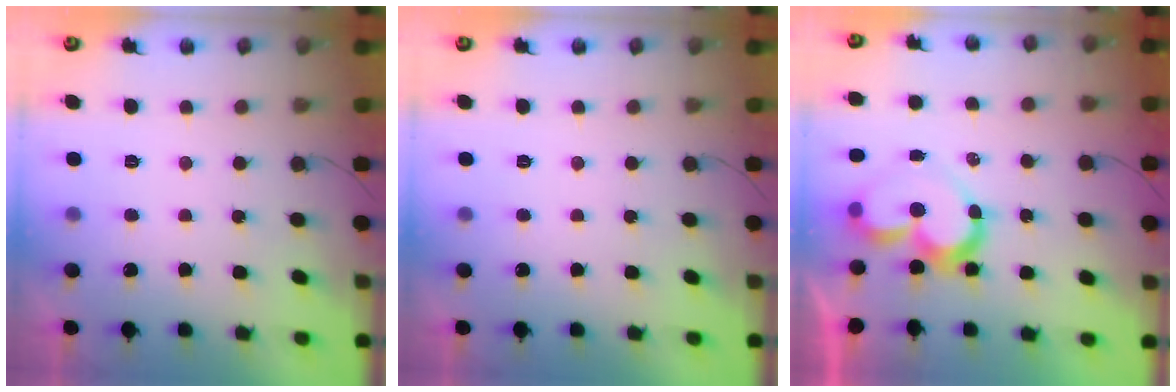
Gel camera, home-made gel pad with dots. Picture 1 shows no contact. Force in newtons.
{"total": 0.0}
{"total": 10.0, "press": 10.0, "slide": 0.9}